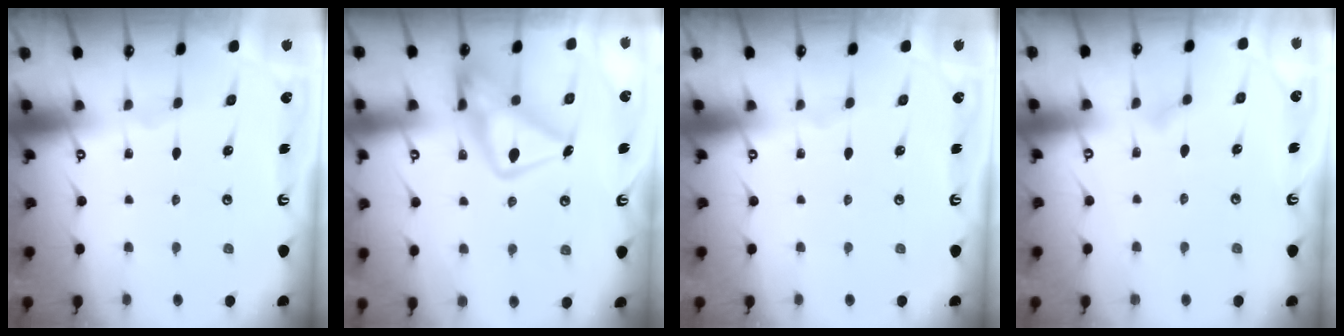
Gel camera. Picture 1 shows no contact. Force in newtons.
{"total": 16.1, "press": 16.1, "slide": 1.5}
{"total": 0.0}
{"total": 6.8, "press": 6.5, "slide": 1.8}